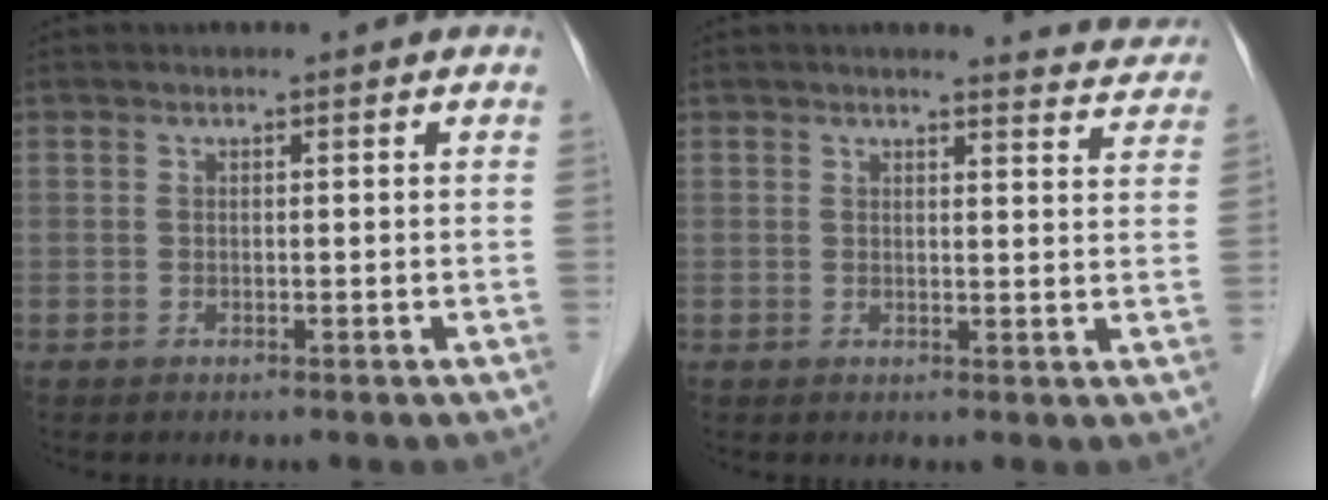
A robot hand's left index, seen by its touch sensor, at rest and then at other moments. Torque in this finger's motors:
{"motor_torque": [0.33, -0.54, 0.02, 0.00]}